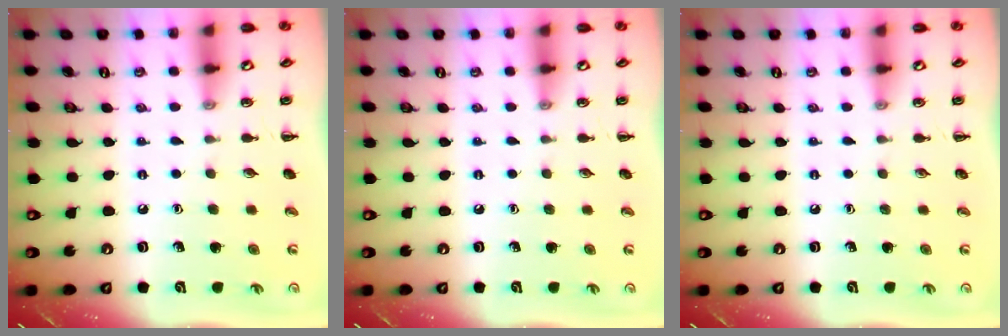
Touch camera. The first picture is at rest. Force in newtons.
{"total": 0.0}
{"total": 0.0}